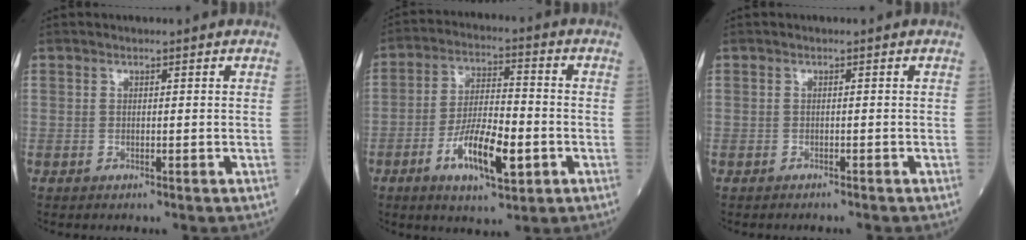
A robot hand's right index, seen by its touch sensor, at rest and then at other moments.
{"total": 11.1, "force": [-4.0, 3.0, 10.0], "torque": [-0.186, -0.005, -0.068]}
{"total": 1.1, "force": [-1.0, 0.1, 0.3], "torque": [-0.008, -0.001, -0.014]}